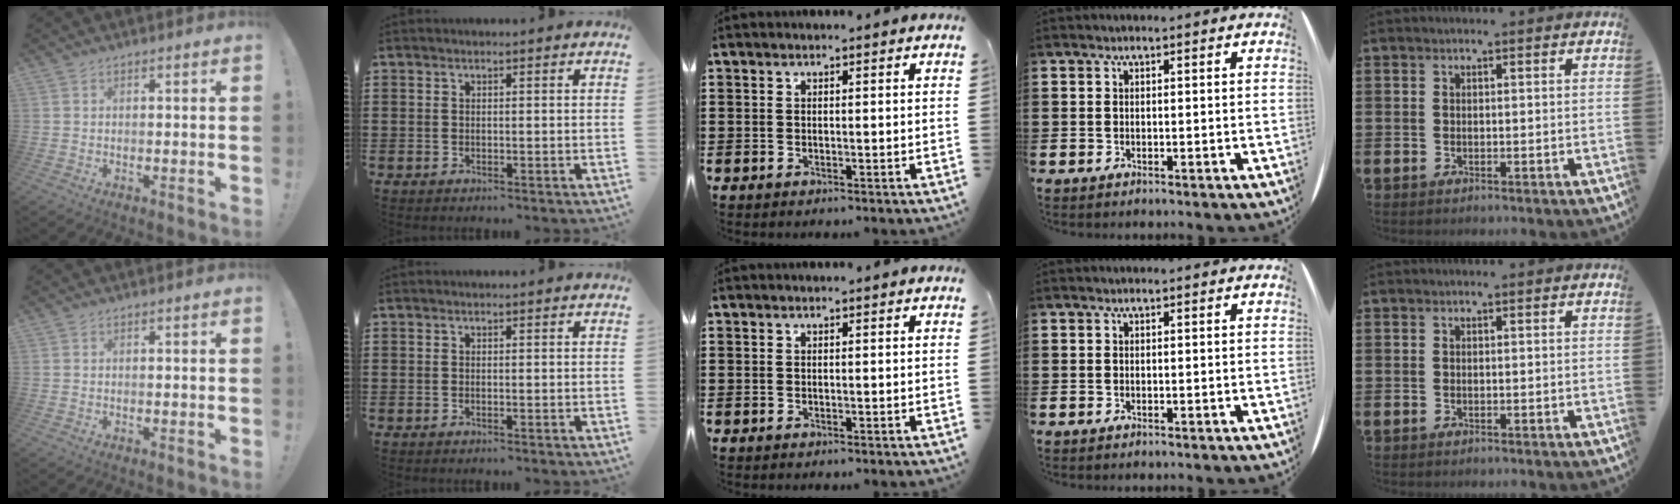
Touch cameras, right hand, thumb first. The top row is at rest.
{}